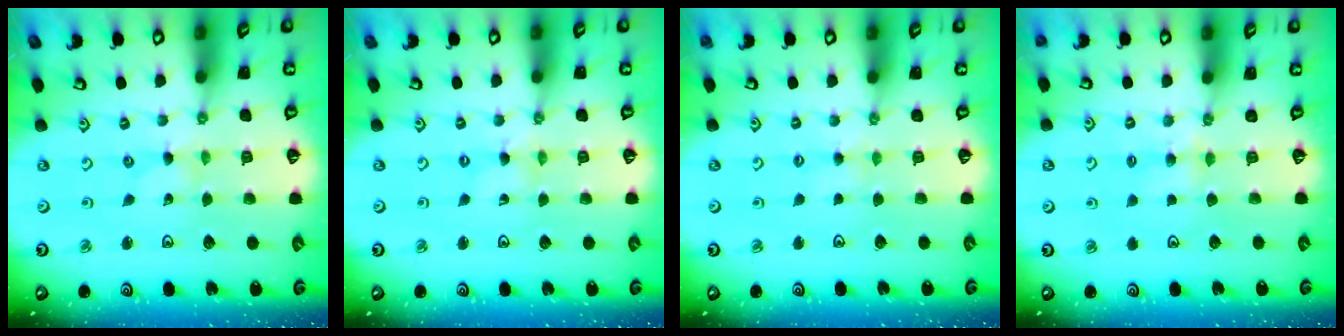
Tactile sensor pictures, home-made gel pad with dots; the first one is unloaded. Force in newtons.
{"total": 0.0}
{"total": 1.9, "press": 1.9, "slide": 0.2}
{"total": 3.9, "press": 3.9, "slide": 0.7}